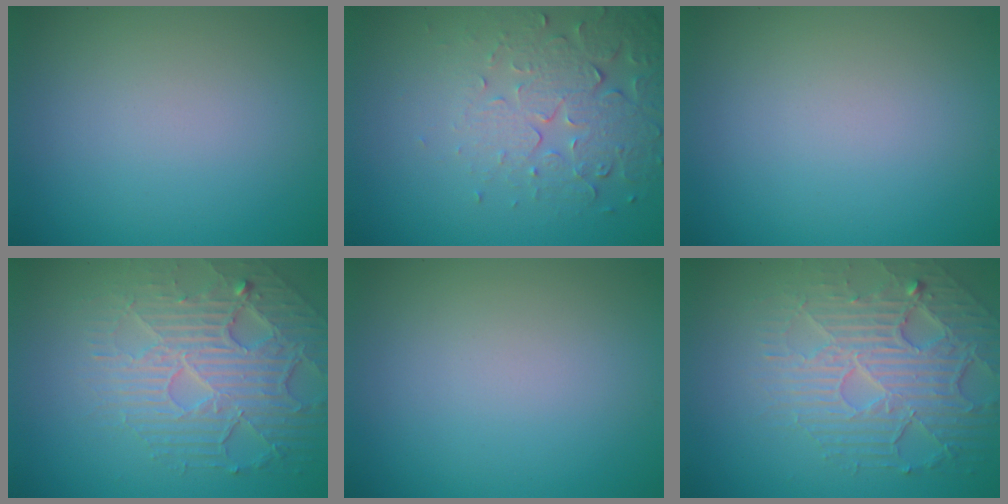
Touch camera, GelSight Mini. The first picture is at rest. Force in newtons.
{"total": 5.1, "press": 3.6, "slide": 3.6}
{"total": 0.0}
{"total": 6.2, "press": 4.7, "slide": 4.0}
{"total": 0.0}
{"total": 6.2, "press": 4.7, "slide": 4.0}